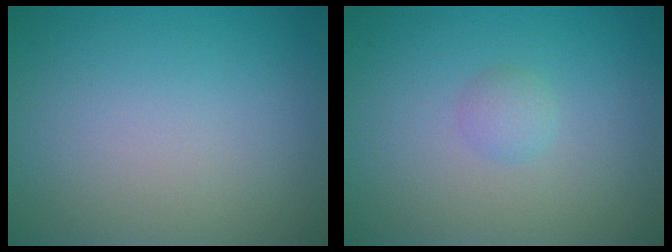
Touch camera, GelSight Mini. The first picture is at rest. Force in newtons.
{"total": 1.1, "press": 1.1, "slide": 0.1}